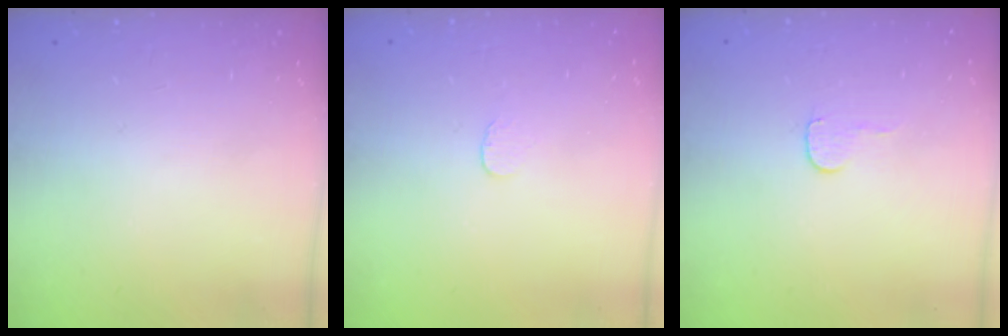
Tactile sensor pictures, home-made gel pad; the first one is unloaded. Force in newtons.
{"total": 2.6, "press": 2.6, "slide": 0.2}
{"total": 4.0, "press": 4.0, "slide": 0.4}